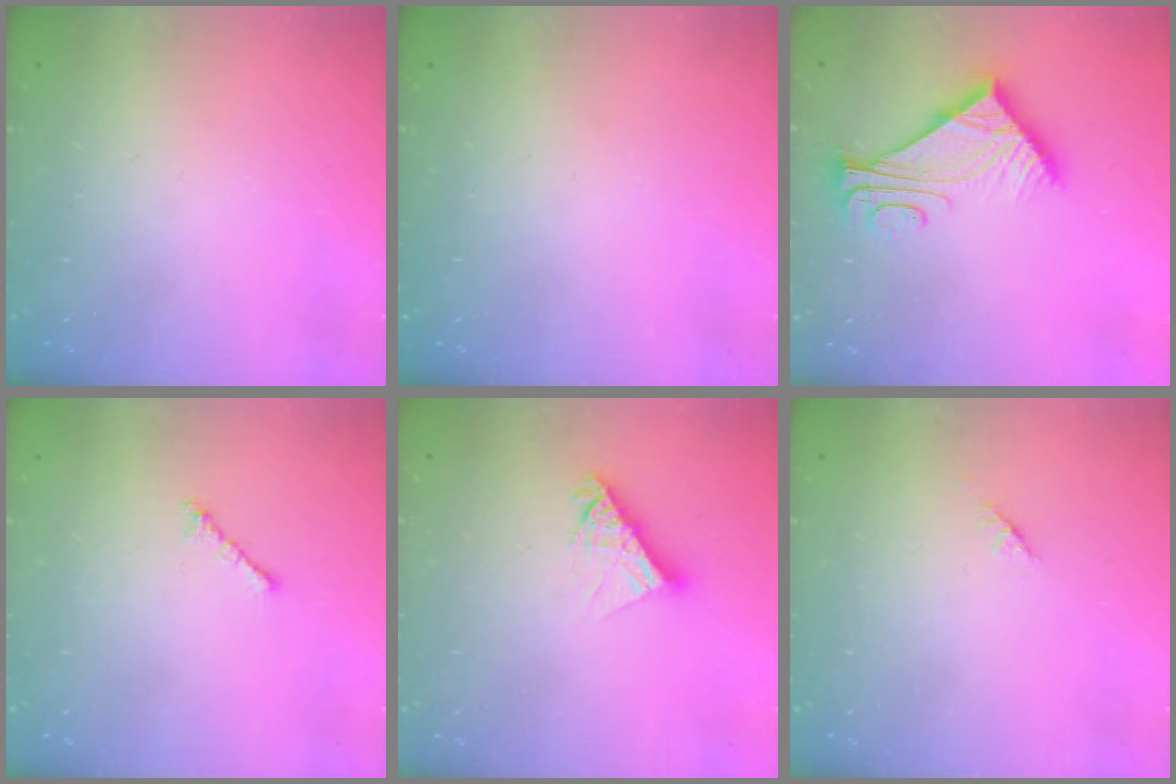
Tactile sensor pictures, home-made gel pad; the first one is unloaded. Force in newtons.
{"total": 0.0}
{"total": 8.9, "press": 8.9, "slide": 0.2}
{"total": 1.0, "press": 0.9, "slide": 0.4}
{"total": 8.4, "press": 8.4, "slide": 0.7}
{"total": 1.4, "press": 1.3, "slide": 0.5}